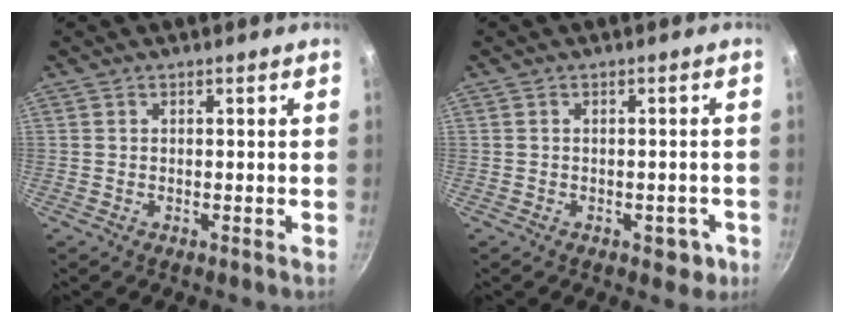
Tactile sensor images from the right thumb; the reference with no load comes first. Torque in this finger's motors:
{"motor_torque": [-0.24, -0.01, -0.29, 0.15, 0.00]}